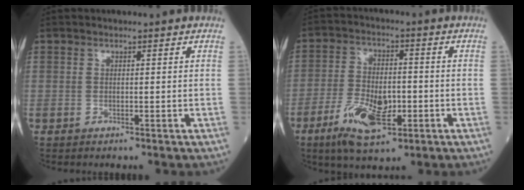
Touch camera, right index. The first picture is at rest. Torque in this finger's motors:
{"motor_torque": [0.26, -0.27, 0.21, 0.08]}